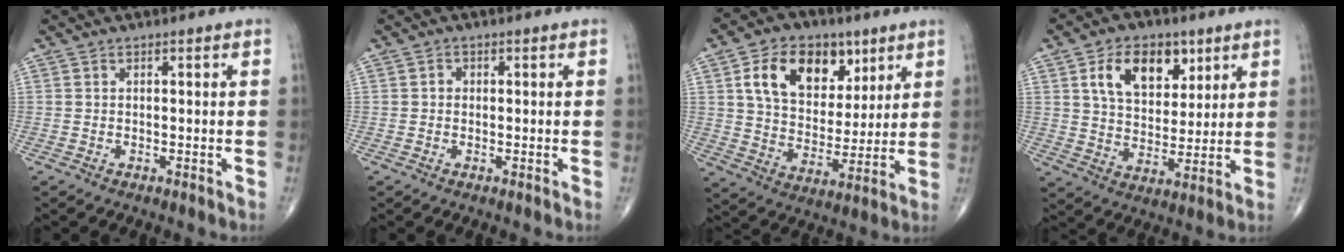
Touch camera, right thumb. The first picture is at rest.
{"total": 1.0, "force": [0.0, 0.9, 0.4], "torque": [0.000, 0.003, -0.002]}
{"total": 16.7, "force": [7.1, 11.4, 10.0], "torque": [-0.132, -0.020, 0.128]}
{"total": 12.8, "force": [5.6, 8.2, 8.1], "torque": [-0.097, -0.022, 0.102]}